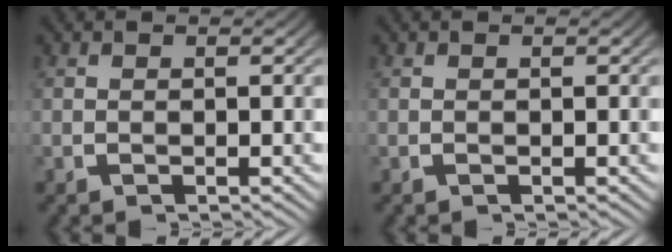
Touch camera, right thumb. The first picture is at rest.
{"total": 0.0}